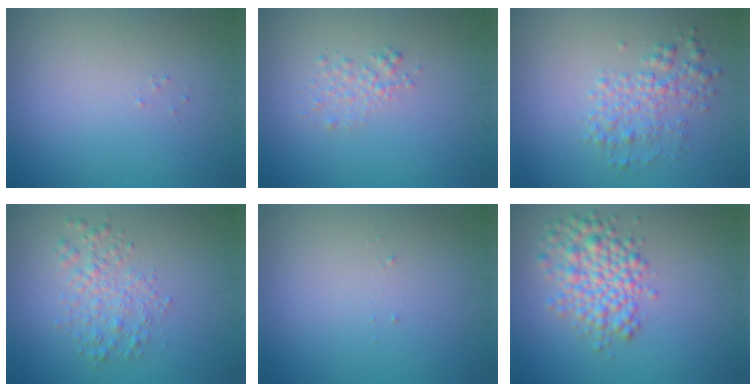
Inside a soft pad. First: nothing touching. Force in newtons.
{"total": 1.4, "press": 1.4, "slide": 0.1}
{"total": 2.9, "press": 2.9, "slide": 0.1}
{"total": 2.5, "press": 2.5, "slide": 0.1}
{"total": 0.0}
{"total": 5.0, "press": 5.0, "slide": 0.1}